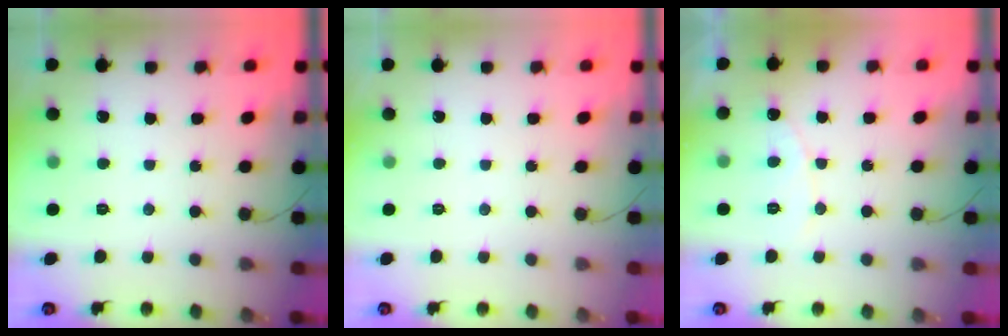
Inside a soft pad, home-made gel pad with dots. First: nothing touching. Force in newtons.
{"total": 0.0}
{"total": 6.3, "press": 6.3, "slide": 0.4}